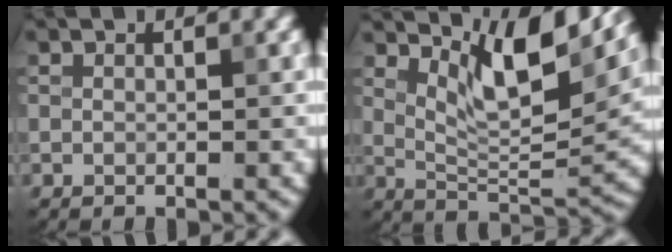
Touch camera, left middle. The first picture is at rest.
{"total": 8.2, "force": [4.7, 2.2, 6.3], "torque": [-0.106, -0.004, 0.083]}